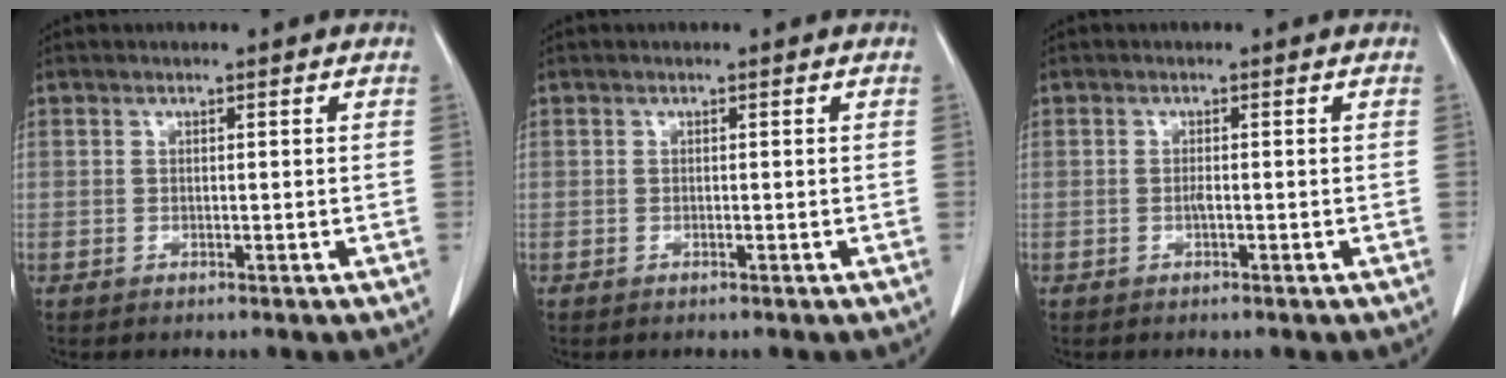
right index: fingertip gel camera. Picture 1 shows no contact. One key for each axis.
{"total": 0.0}
{"total": 0.7, "fx": -0.2, "fy": 0.0, "fz": 0.6, "tx": -0.015, "ty": 0.000, "tz": -0.005}